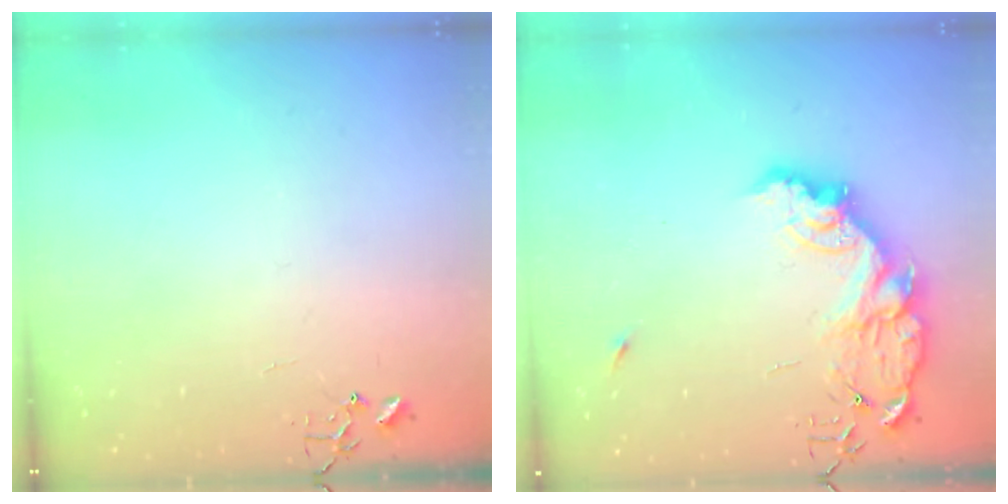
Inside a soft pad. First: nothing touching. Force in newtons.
{"total": 15.3, "press": 15.2, "slide": 1.1}